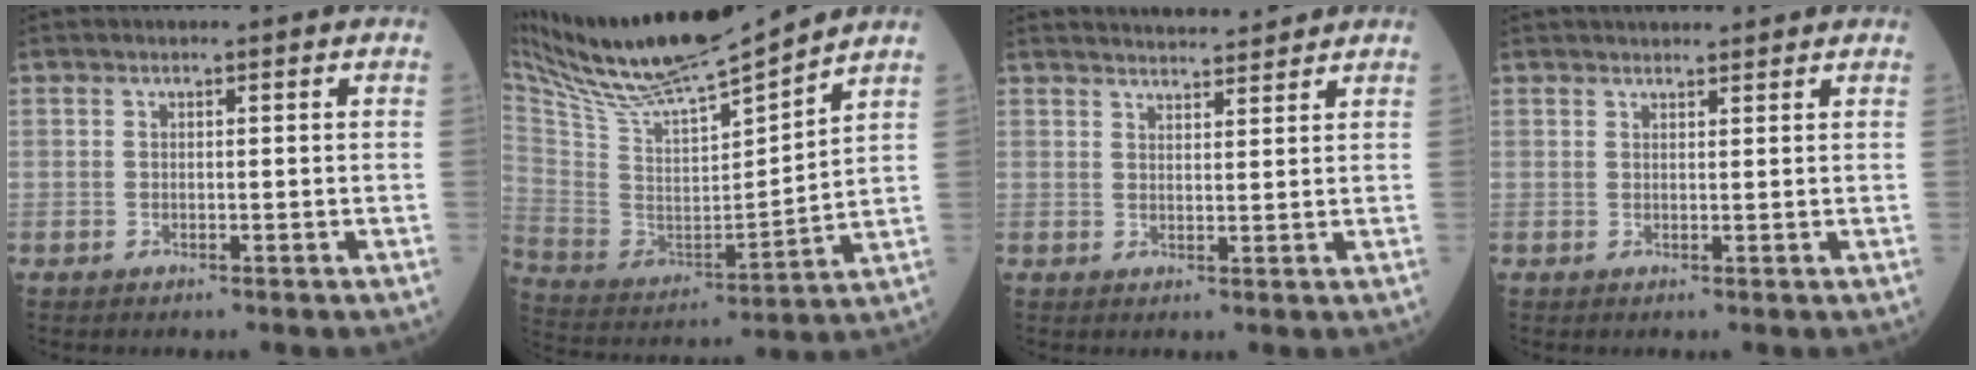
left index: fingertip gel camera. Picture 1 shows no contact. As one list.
[{"total": 19.6, "force": [17.5, 0.8, 8.8], "torque": [-0.175, -0.014, 0.313]}, {"total": 5.8, "force": [5.7, 0.2, 1.2], "torque": [-0.024, 0.013, 0.079]}, {"total": 5.8, "force": [5.4, 0.9, 1.9], "torque": [-0.020, 0.025, 0.069]}]